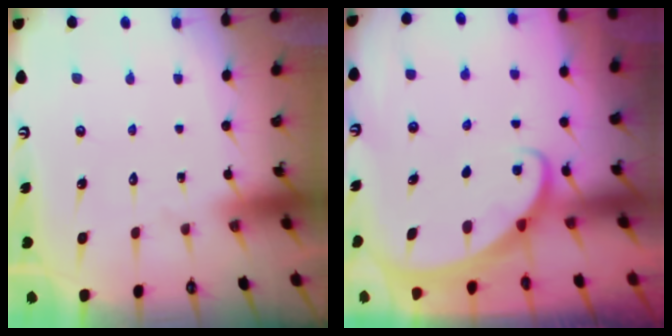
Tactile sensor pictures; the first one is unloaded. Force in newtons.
{"total": 1.7, "press": 1.7, "slide": 0.2}